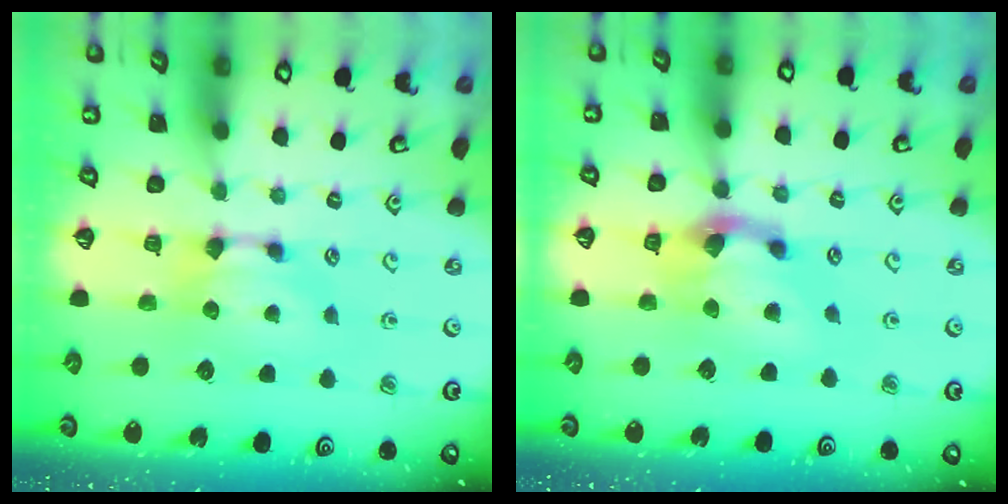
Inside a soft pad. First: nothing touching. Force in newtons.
{"total": 4.5, "press": 3.9, "slide": 2.3}